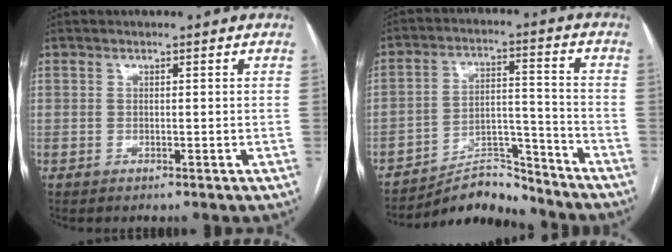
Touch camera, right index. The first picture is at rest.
{"total": 8.4, "force": [-8.2, 1.5, 0.2], "torque": [0.001, 0.039, -0.141]}